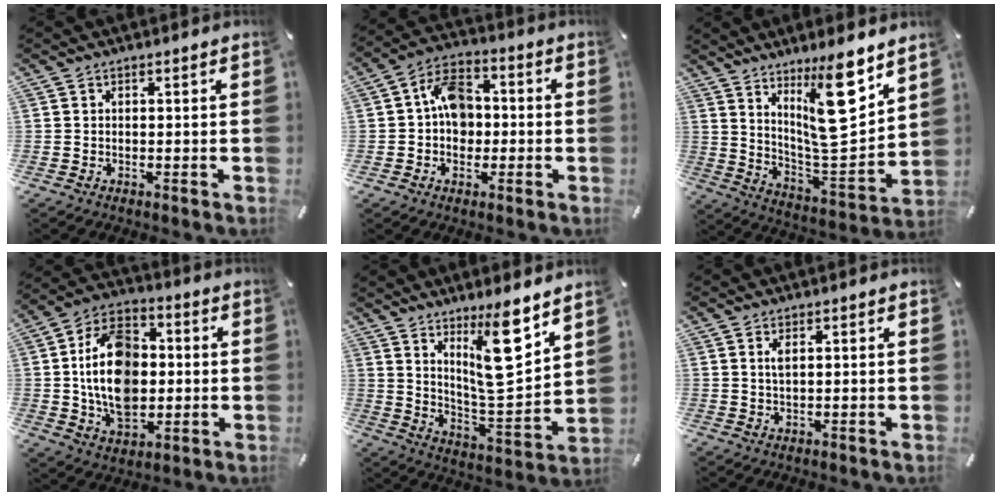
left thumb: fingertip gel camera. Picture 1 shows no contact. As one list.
[{"total": 9.8, "force": [0.1, 7.6, 6.3], "torque": [-0.110, 0.019, 0.008]}, {"total": 17.5, "force": [10.4, 4.9, 13.2], "torque": [-0.201, -0.075, 0.166]}, {"total": 17.8, "force": [-0.1, 12.7, 12.5], "torque": [-0.237, 0.010, -0.003]}, {"total": 15.6, "force": [9.2, 4.5, 11.8], "torque": [-0.170, -0.060, 0.153]}, {"total": 2.0, "force": [0.7, 0.6, 1.8], "torque": [-0.037, 0.003, 0.010]}]